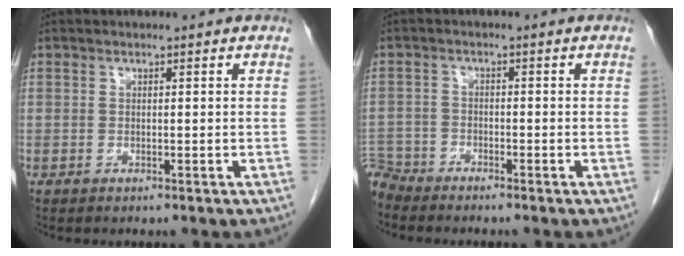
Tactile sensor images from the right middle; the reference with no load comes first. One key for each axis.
{"total": 4.3, "fx": -4.2, "fy": 0.9, "fz": -0.5, "tx": 0.017, "ty": -0.007, "tz": -0.081}